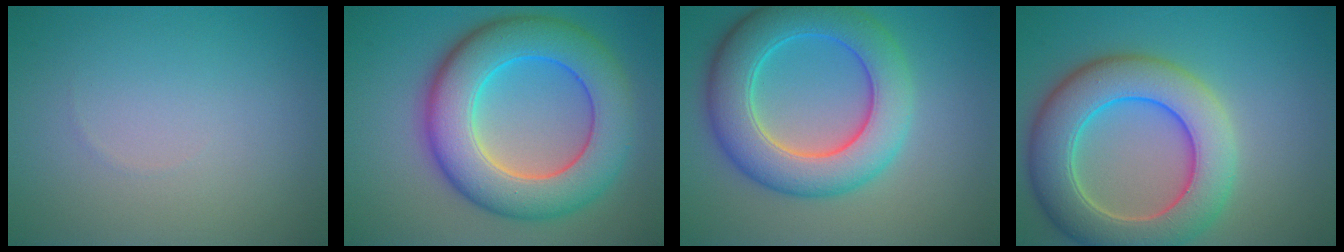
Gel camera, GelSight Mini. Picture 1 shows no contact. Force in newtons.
{"total": 10.6, "press": 10.6, "slide": 0.1}
{"total": 8.4, "press": 8.4, "slide": 0.2}
{"total": 9.2, "press": 9.2, "slide": 0.6}